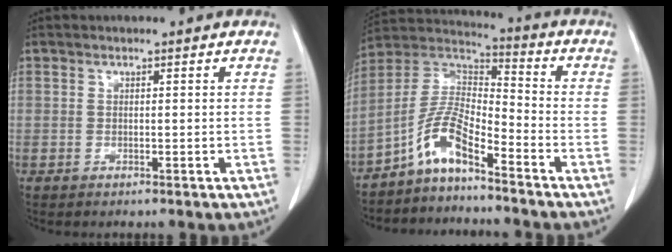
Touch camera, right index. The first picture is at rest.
{"total": 8.5, "force": [-5.7, 2.0, 6.0], "torque": [-0.131, 0.021, -0.116]}